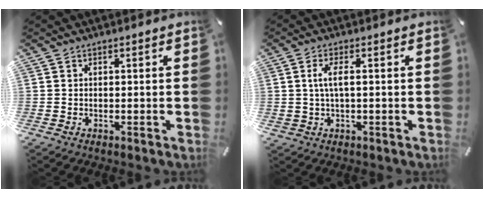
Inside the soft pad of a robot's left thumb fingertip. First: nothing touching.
{"total": 5.0, "force": [0.6, 1.7, 4.7], "torque": [-0.097, 0.002, 0.008]}